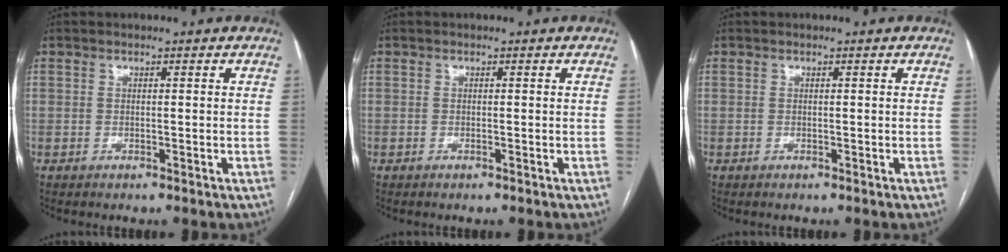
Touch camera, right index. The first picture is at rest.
{"total": 0.0}
{"total": 0.0}